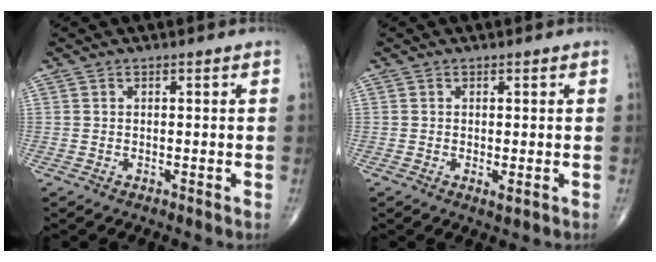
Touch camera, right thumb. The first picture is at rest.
{"total": 1.4, "force": [-0.2, 0.4, 1.3], "torque": [-0.027, -0.007, -0.004]}